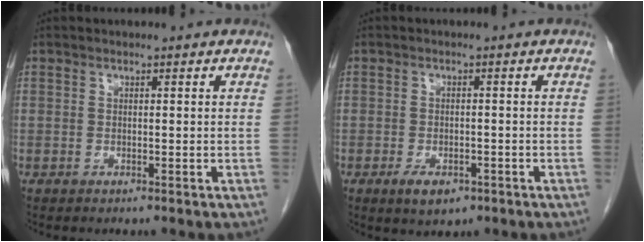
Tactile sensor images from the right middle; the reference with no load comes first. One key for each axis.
{"total": 3.8, "fx": -2.1, "fy": 1.9, "fz": 2.6, "tx": -0.047, "ty": -0.002, "tz": -0.025}